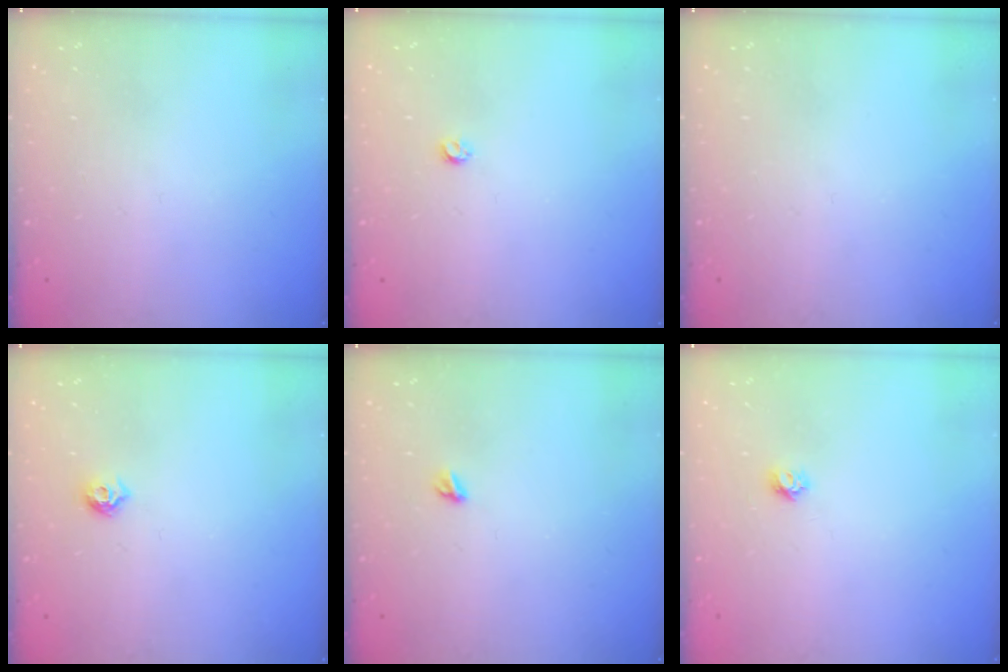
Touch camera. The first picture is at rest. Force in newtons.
{"total": 2.9, "press": 2.8, "slide": 0.5}
{"total": 0.0}
{"total": 5.1, "press": 5.0, "slide": 0.9}
{"total": 4.2, "press": 4.2, "slide": 0.5}
{"total": 3.7, "press": 3.7, "slide": 0.2}